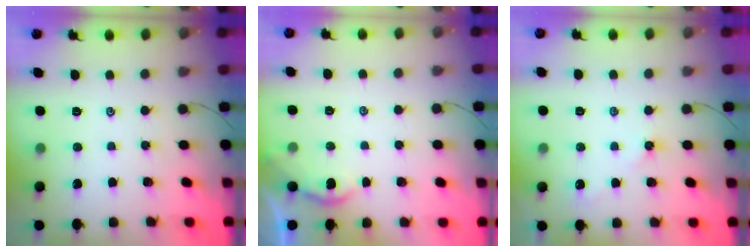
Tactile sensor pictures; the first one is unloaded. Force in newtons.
{"total": 2.0, "press": 1.9, "slide": 0.4}
{"total": 2.3, "press": 2.3, "slide": 0.5}